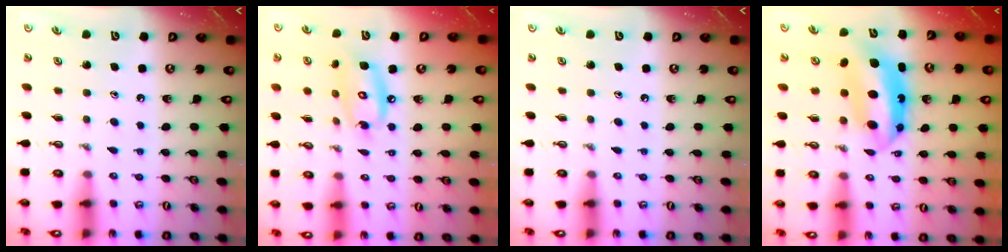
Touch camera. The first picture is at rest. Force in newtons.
{"total": 12.0, "press": 12.0, "slide": 1.2}
{"total": 0.0}
{"total": 9.1, "press": 9.0, "slide": 1.3}